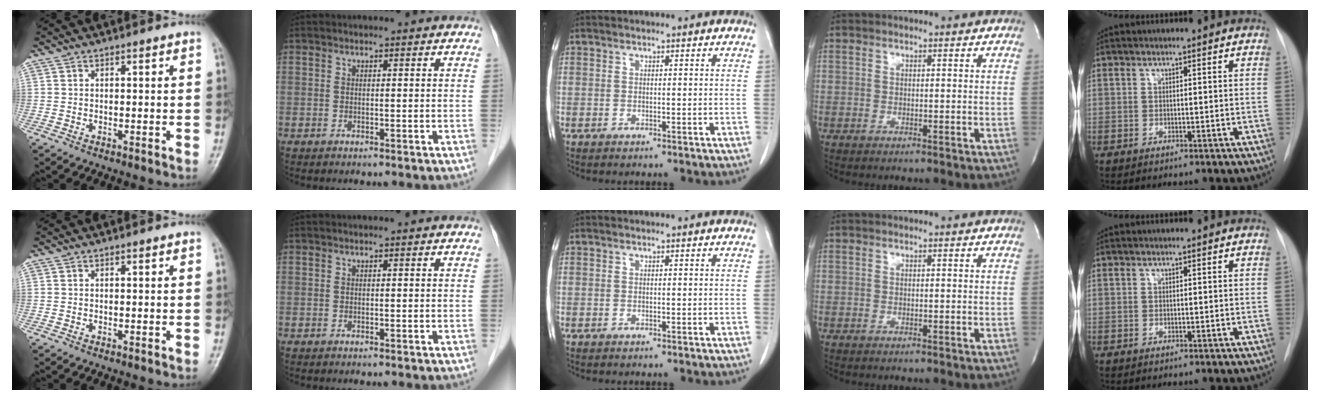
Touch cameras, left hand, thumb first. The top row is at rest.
{}